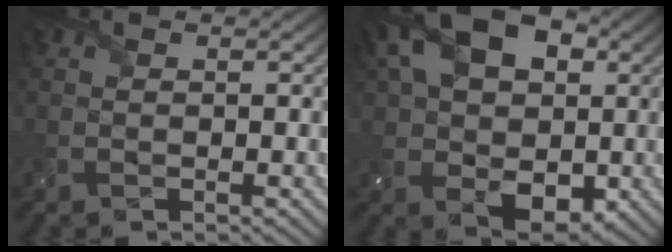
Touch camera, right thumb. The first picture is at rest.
{"total": 15.3, "force": [3.5, 10.1, 10.9], "torque": [-0.210, 0.005, 0.067]}